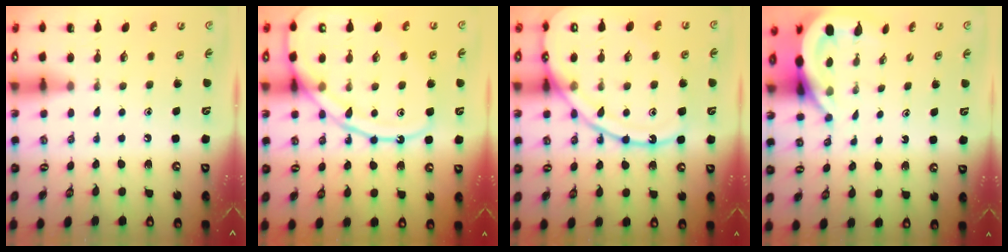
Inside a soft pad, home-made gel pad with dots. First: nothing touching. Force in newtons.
{"total": 15.3, "press": 15.3, "slide": 1.5}
{"total": 17.3, "press": 17.2, "slide": 1.8}
{"total": 6.2, "press": 6.1, "slide": 0.7}